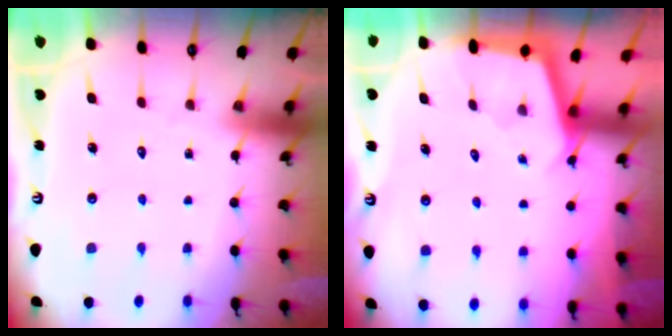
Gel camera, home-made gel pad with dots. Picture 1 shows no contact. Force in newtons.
{"total": 2.3, "press": 2.3, "slide": 0.2}